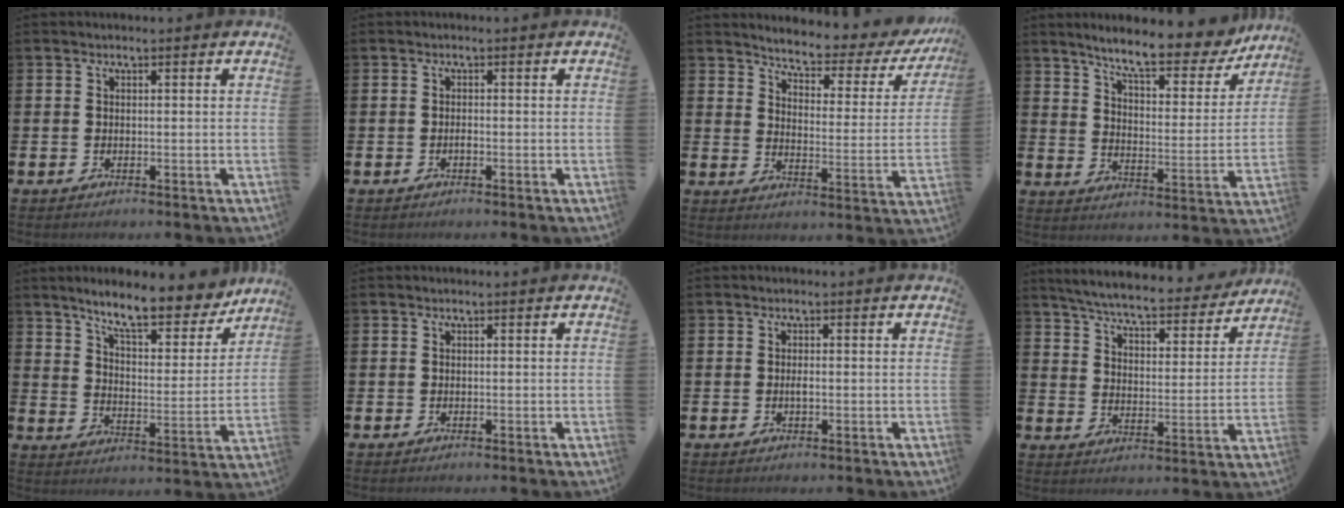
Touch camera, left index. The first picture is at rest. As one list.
[{"total": 0.5, "force": [-0.3, 0.2, 0.4], "torque": [-0.008, -0.003, -0.006]}, {"total": 4.3, "force": [4.1, 0.8, 1.2], "torque": [-0.052, -0.034, 0.061]}, {"total": 9.3, "force": [8.2, 1.8, 4.1], "torque": [-0.101, -0.048, 0.138]}, {"total": 10.0, "force": [8.9, 2.0, 4.1], "torque": [-0.096, -0.054, 0.153]}, {"total": 0.0}, {"total": 1.0, "force": [-0.1, 0.3, 0.9], "torque": [-0.026, 0.004, -0.001]}, {"total": 6.4, "force": [6.1, 0.5, 1.9], "torque": [-0.061, -0.045, 0.099]}]